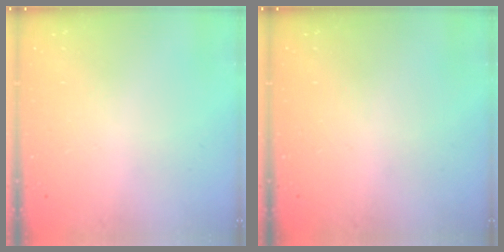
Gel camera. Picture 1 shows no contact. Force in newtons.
{"total": 0.0}